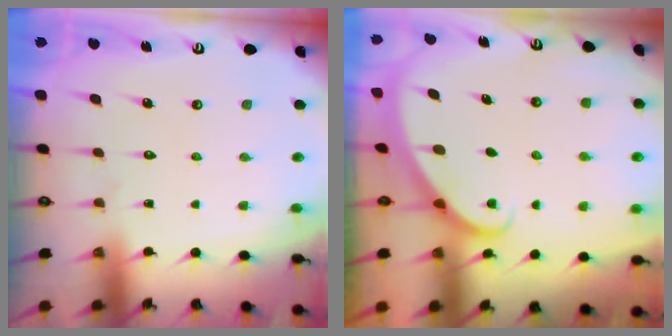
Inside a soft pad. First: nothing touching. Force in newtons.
{"total": 2.1, "press": 2.1, "slide": 0.1}